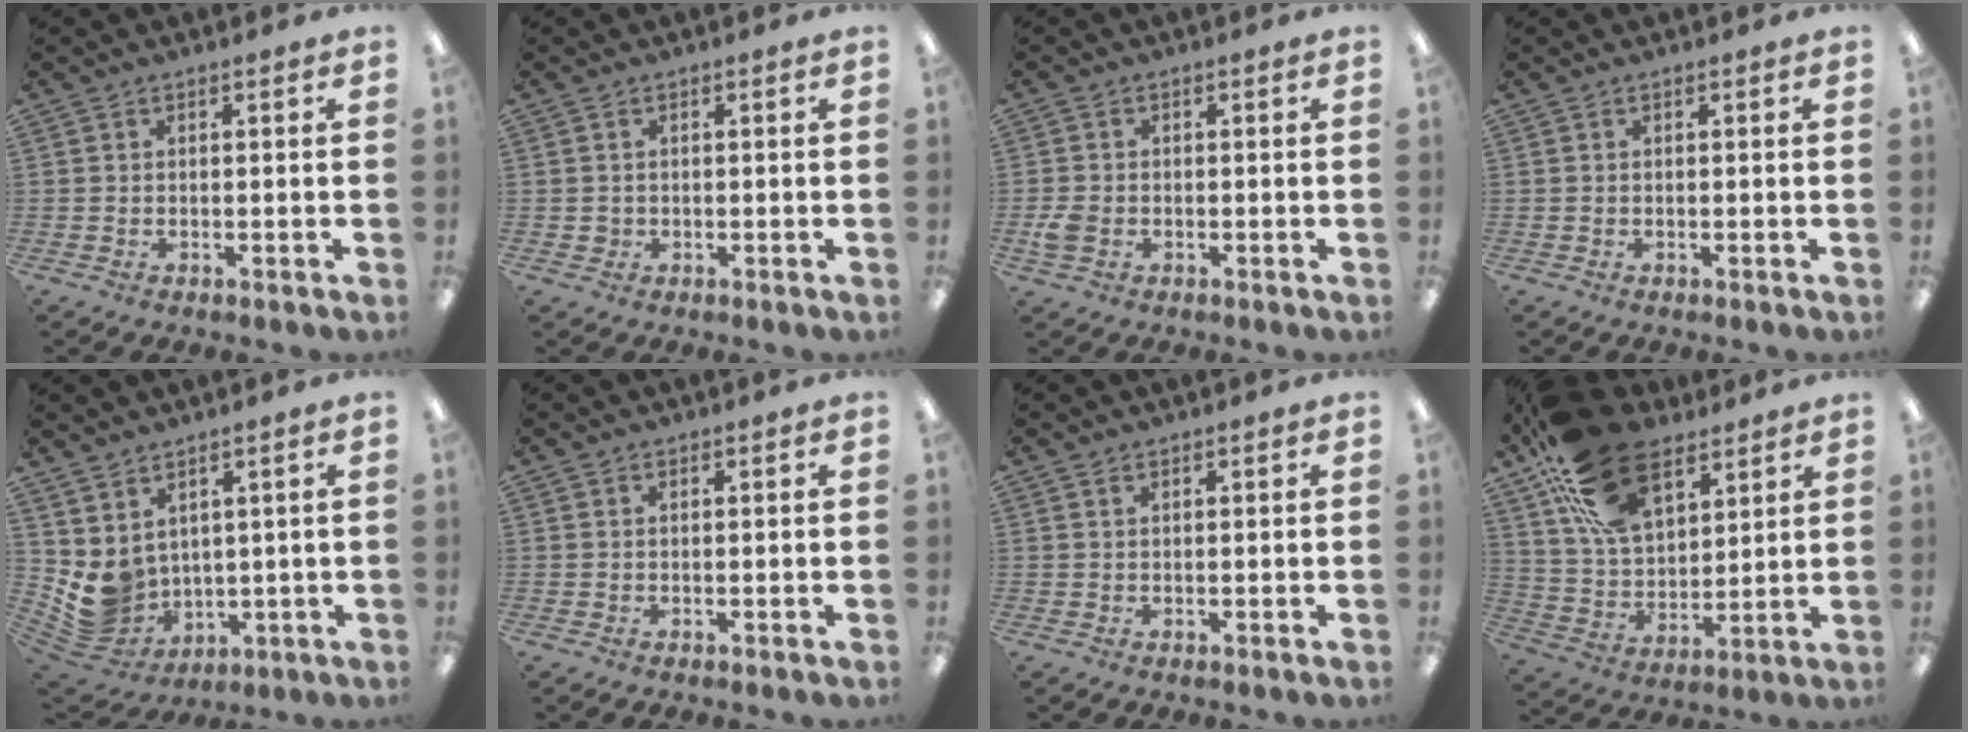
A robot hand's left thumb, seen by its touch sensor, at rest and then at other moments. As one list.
[{"total": 1.1, "force": [0.1, 1.1, 0.2], "torque": [-0.005, 0.005, -0.001]}, {"total": 3.6, "force": [-1.0, 2.6, 2.2], "torque": [-0.033, 0.003, -0.020]}, {"total": 0.0}, {"total": 7.3, "force": [3.6, 6.0, 2.0], "torque": [-0.074, -0.040, 0.080]}, {"total": 0.0}, {"total": 0.8, "force": [0.6, 0.3, 0.4], "torque": [-0.009, 0.002, 0.010]}, {"total": 21.6, "force": [12.6, 12.4, 12.5], "torque": [-0.242, -0.047, 0.234]}]